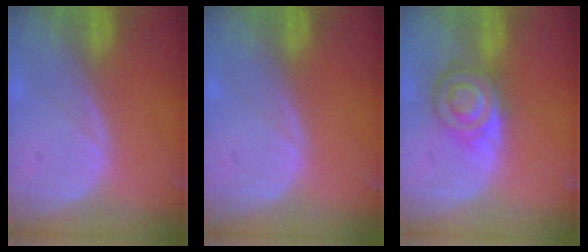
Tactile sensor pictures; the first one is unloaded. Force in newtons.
{"total": 0.0}
{"total": 6.0, "press": 6.0, "slide": 0.2}